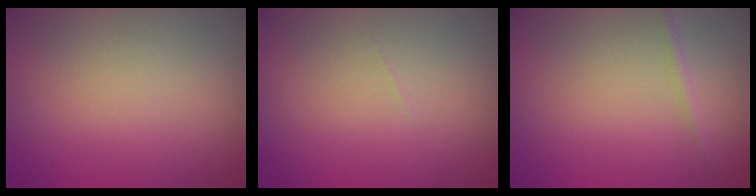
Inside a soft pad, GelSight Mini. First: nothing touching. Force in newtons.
{"total": 0.0}
{"total": 0.8, "press": 0.8, "slide": 0.0}